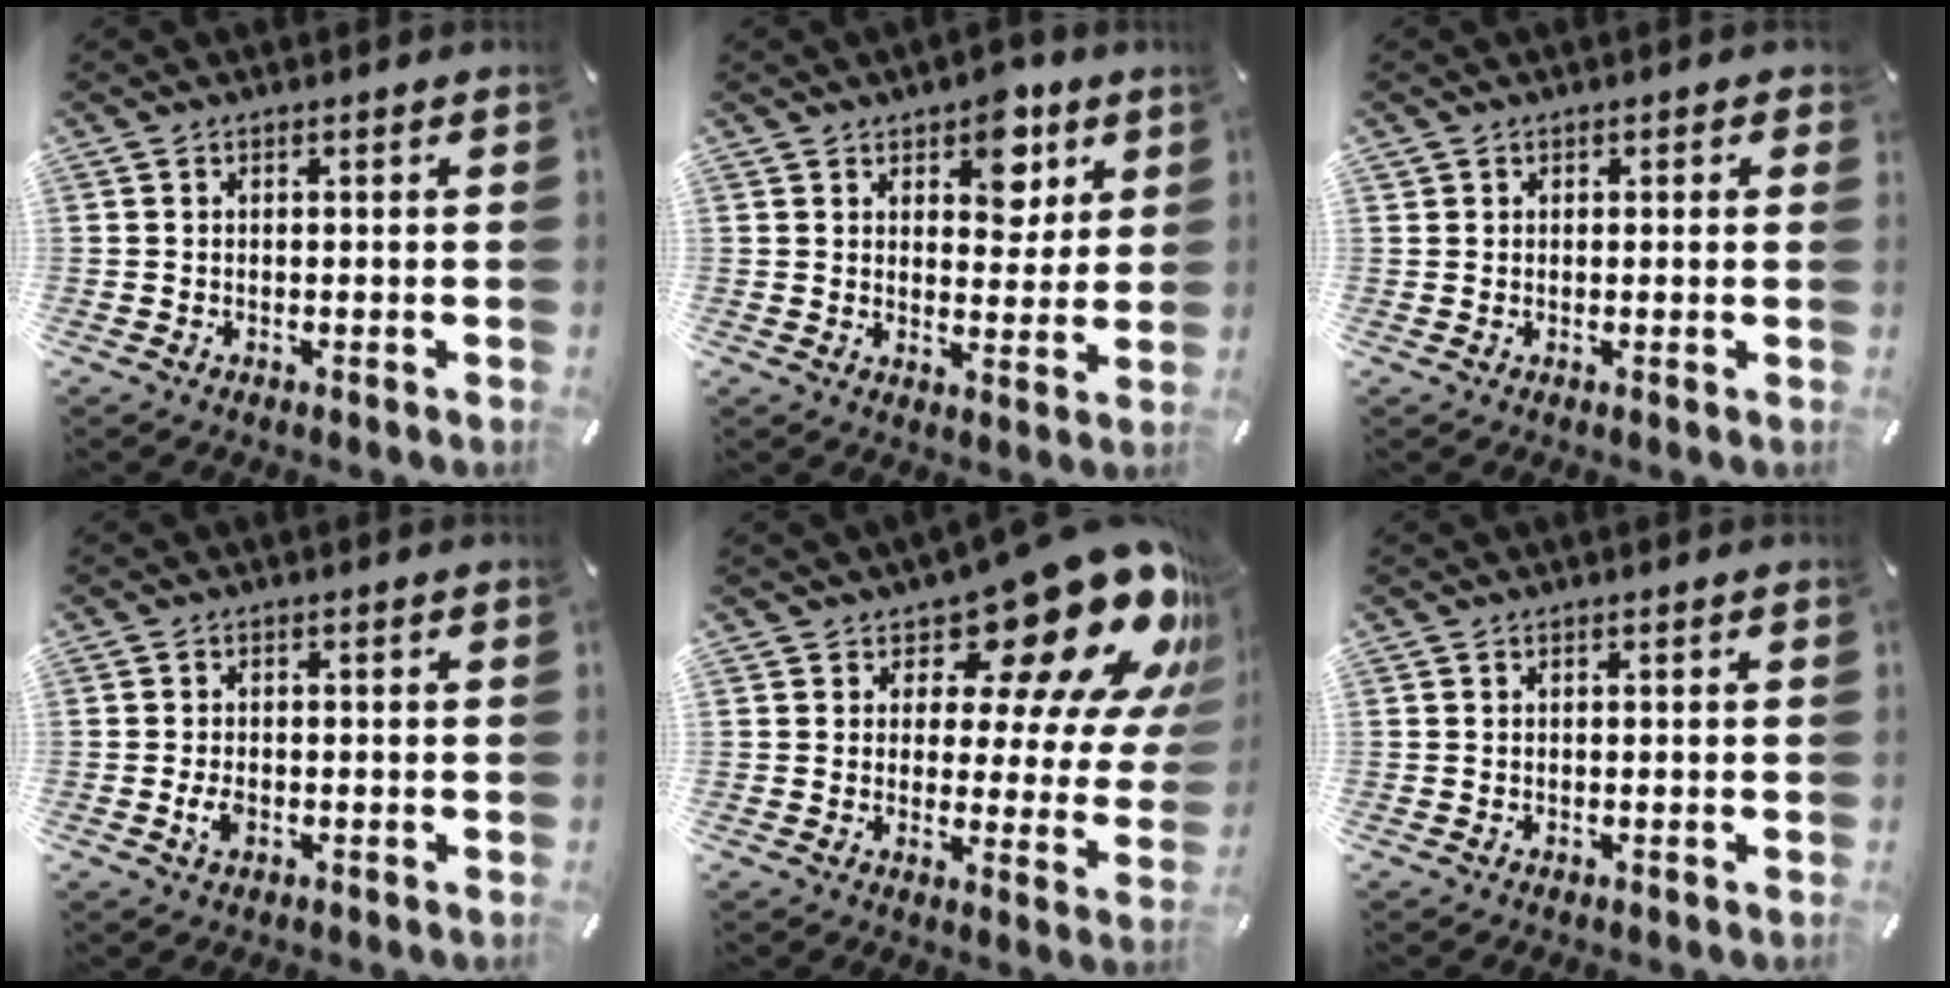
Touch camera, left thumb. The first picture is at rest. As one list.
[{"total": 8.3, "force": [5.1, 5.1, 4.0], "torque": [-0.033, -0.026, 0.082]}, {"total": 1.1, "force": [0.2, 1.1, 0.1], "torque": [0.006, 0.002, 0.001]}, {"total": 2.9, "force": [-0.9, 1.7, 2.2], "torque": [-0.059, -0.005, -0.019]}, {"total": 21.0, "force": [13.7, 8.5, 13.5], "torque": [-0.171, -0.104, 0.221]}, {"total": 0.0}]